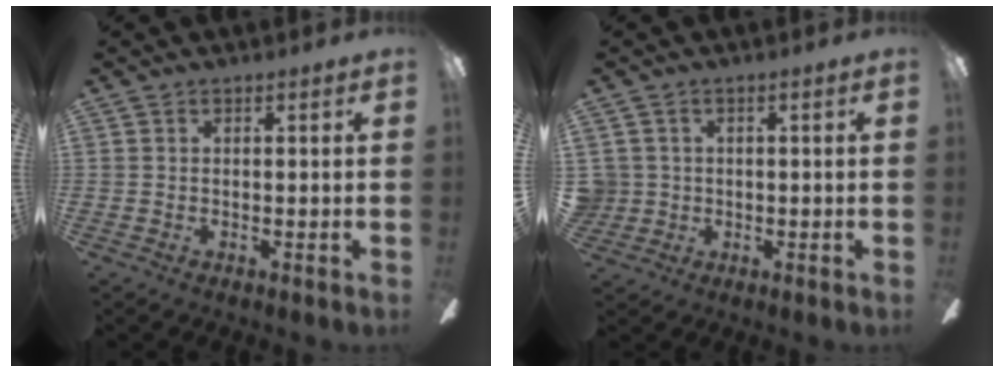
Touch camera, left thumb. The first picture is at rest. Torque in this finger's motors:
{"motor_torque": [-0.22, -0.12, 0.00, -0.01, 0.00]}